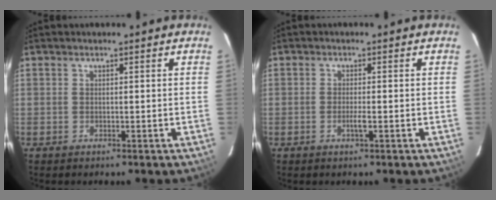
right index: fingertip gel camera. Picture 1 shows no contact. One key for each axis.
{"total": 1.8, "fx": -0.7, "fy": 0.1, "fz": 1.6, "tx": -0.032, "ty": -0.001, "tz": -0.014}